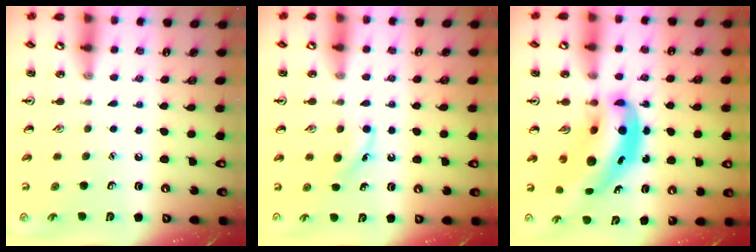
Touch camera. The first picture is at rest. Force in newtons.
{"total": 3.8, "press": 3.5, "slide": 1.4}
{"total": 9.6, "press": 9.1, "slide": 2.9}